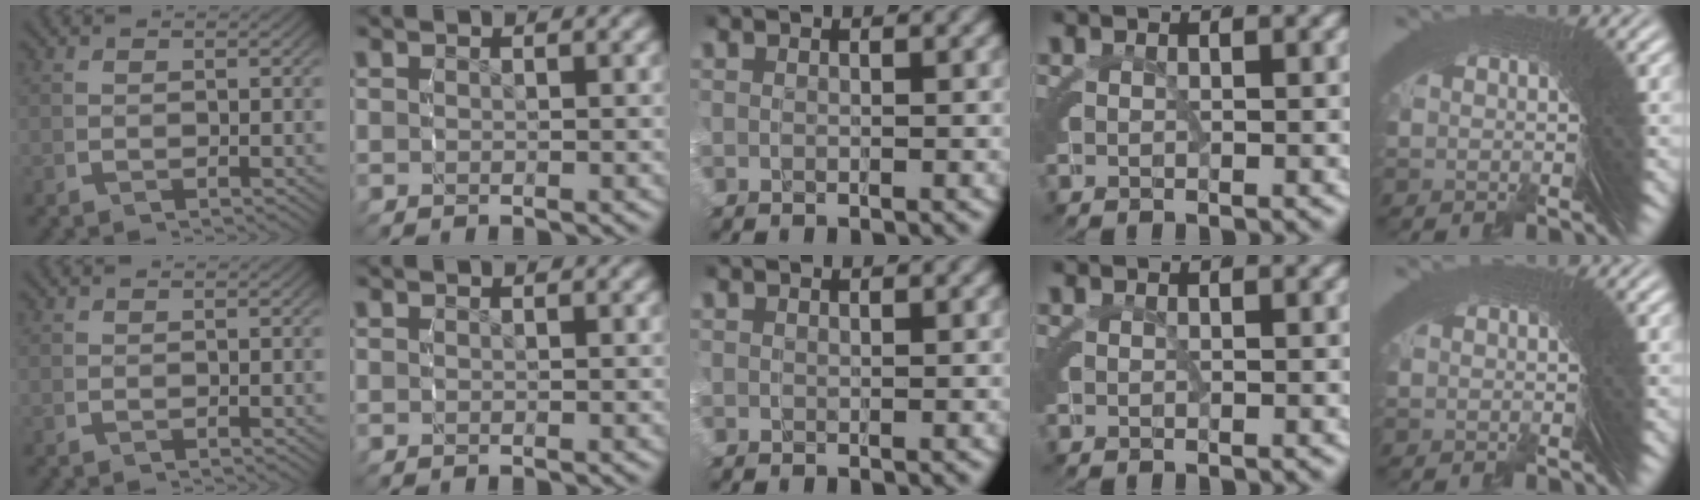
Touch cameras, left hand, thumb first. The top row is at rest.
{"thumb": {"total": 0.6, "force": [0.1, -0.3, -0.5], "torque": [0.019, 0.005, -0.002]}}